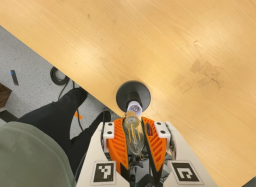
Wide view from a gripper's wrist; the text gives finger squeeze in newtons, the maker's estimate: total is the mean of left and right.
{"total": 20.8, "left": 22.5, "right": 19.1}